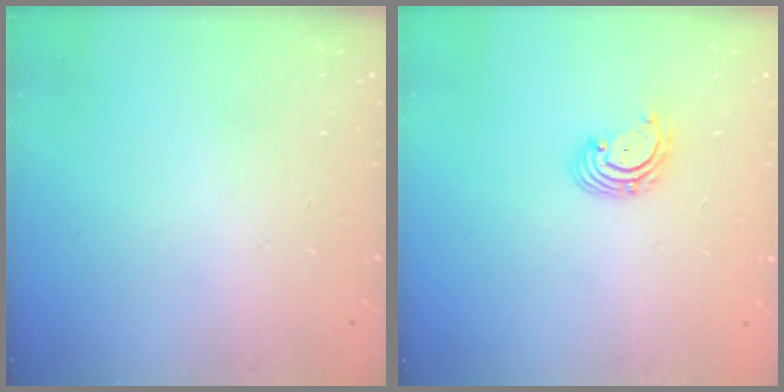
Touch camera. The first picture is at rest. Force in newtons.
{"total": 2.9, "press": 2.9, "slide": 0.3}